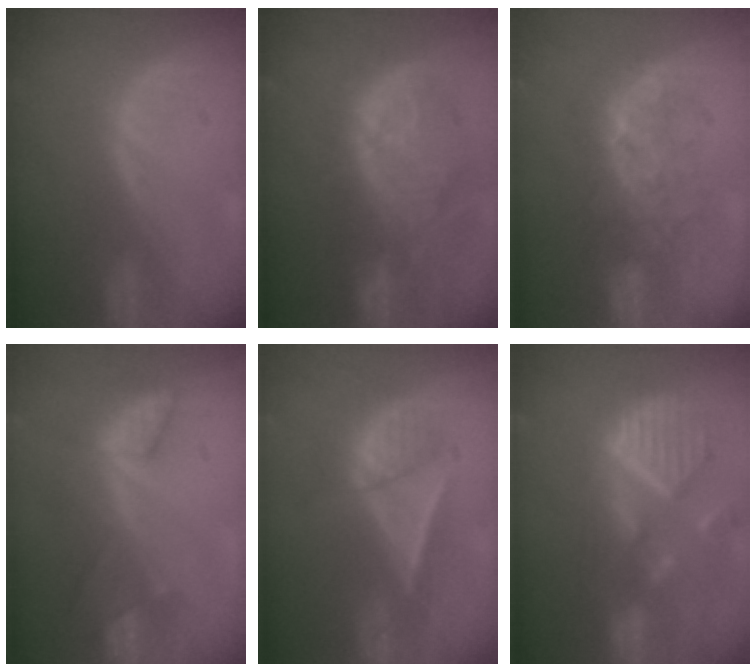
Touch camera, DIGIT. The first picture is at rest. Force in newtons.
{"total": 12.2, "press": 10.9, "slide": 5.4}
{"total": 7.7, "press": 7.6, "slide": 1.4}
{"total": 8.4, "press": 7.2, "slide": 4.4}
{"total": 7.1, "press": 6.1, "slide": 3.7}
{"total": 12.4, "press": 10.6, "slide": 6.5}